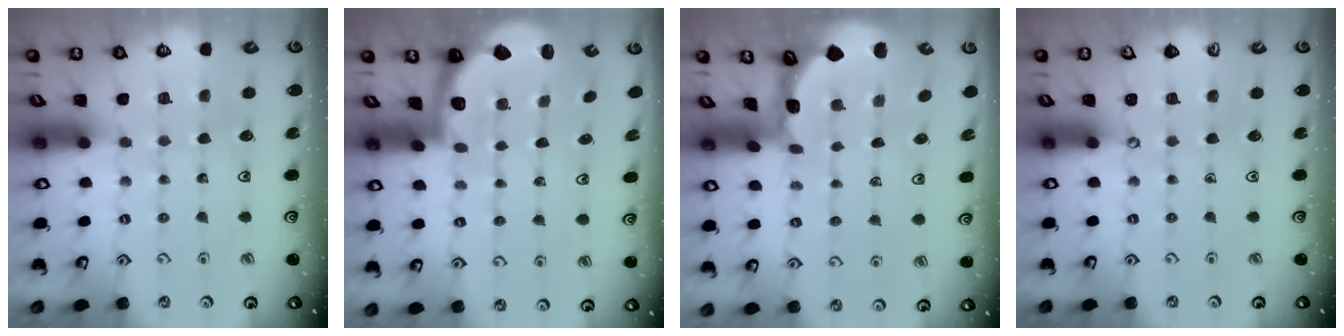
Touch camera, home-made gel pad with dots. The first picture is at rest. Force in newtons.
{"total": 1.9, "press": 1.8, "slide": 0.5}
{"total": 1.5, "press": 1.5, "slide": 0.2}
{"total": 0.0}